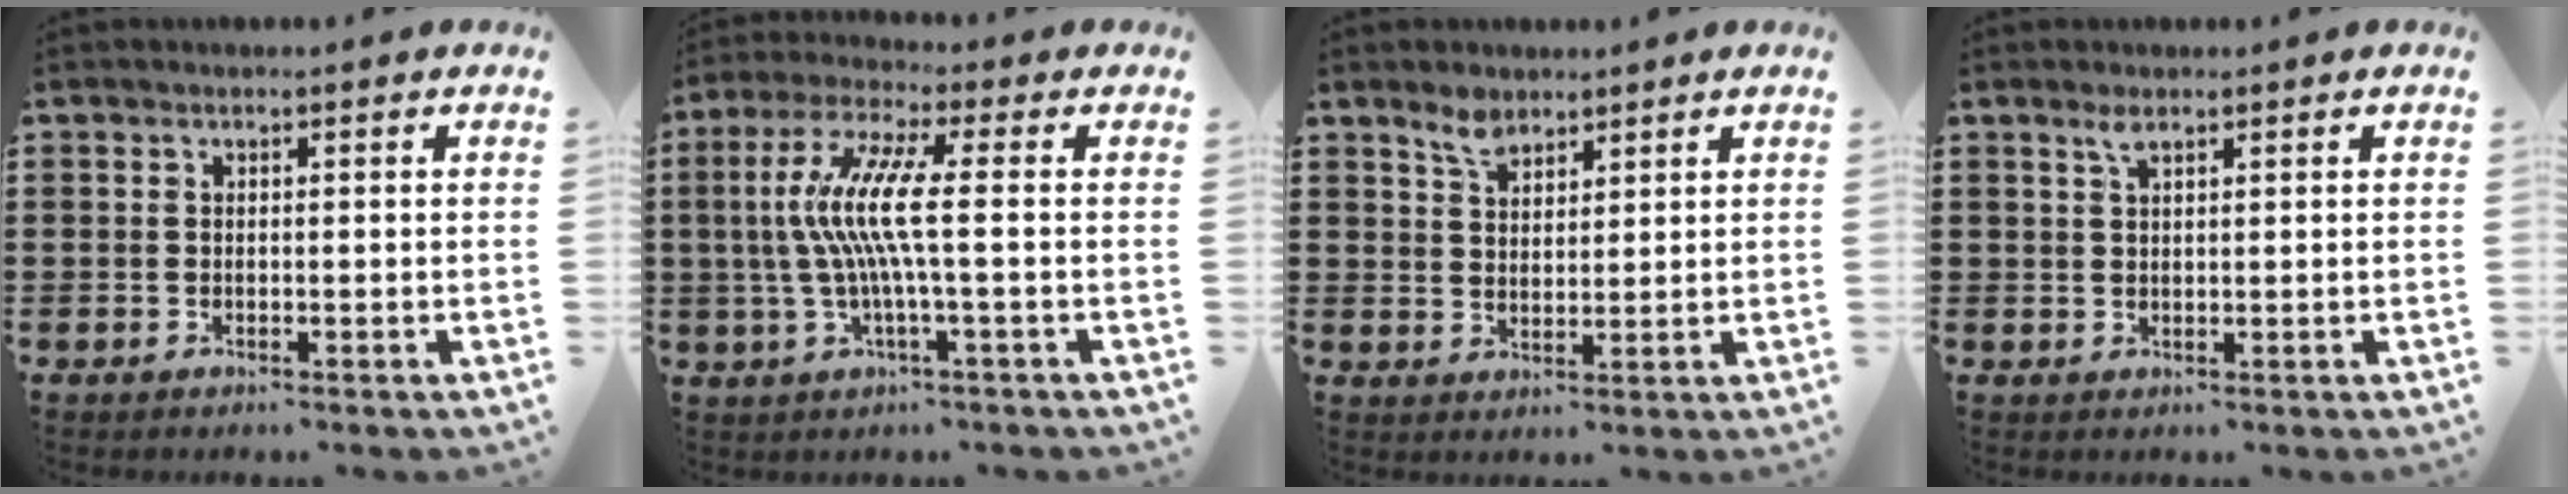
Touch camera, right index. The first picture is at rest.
{"total": 9.3, "force": [-0.4, 0.3, 9.3], "torque": [-0.205, -0.016, -0.021]}
{"total": 3.5, "force": [2.9, 1.7, 1.2], "torque": [-0.025, 0.001, 0.053]}
{"total": 1.6, "force": [1.1, 0.4, 1.1], "torque": [-0.024, 0.001, 0.019]}